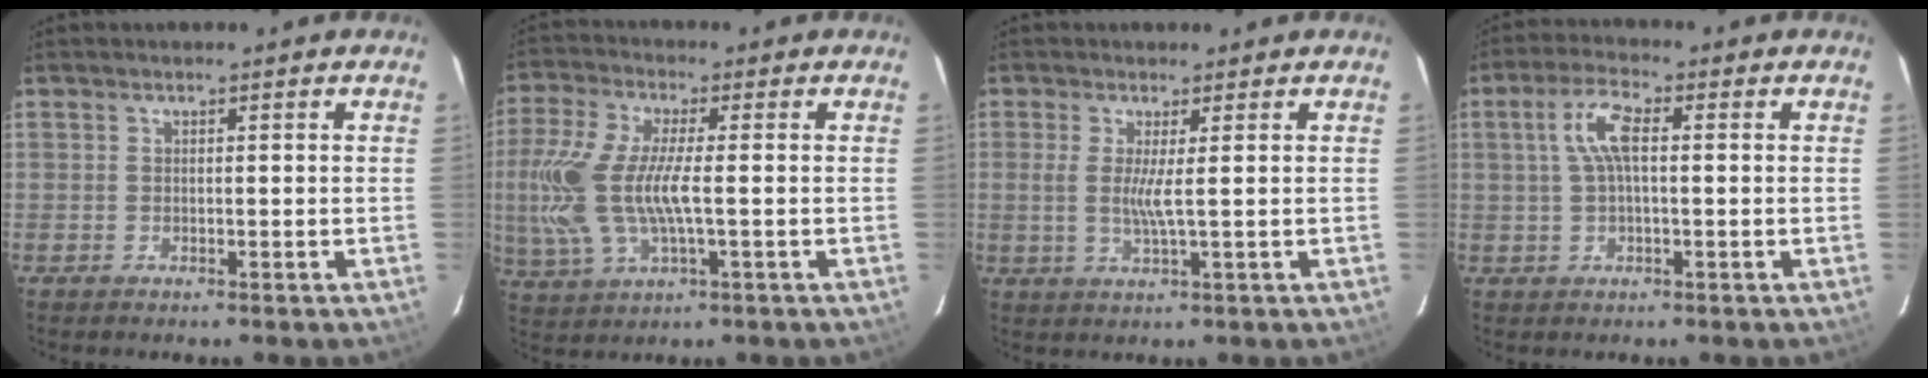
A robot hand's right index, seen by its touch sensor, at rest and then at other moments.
{"total": 15.4, "force": [-1.3, 5.5, 14.3], "torque": [-0.304, -0.008, -0.021]}
{"total": 3.5, "force": [0.4, -0.4, 3.5], "torque": [-0.070, -0.008, 0.002]}
{"total": 6.0, "force": [0.8, 2.0, 5.6], "torque": [-0.114, 0.014, 0.016]}